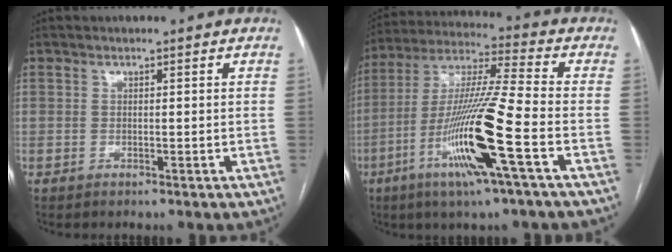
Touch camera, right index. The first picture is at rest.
{"total": 16.9, "force": [-6.1, -0.7, 15.7], "torque": [-0.314, -0.014, -0.118]}